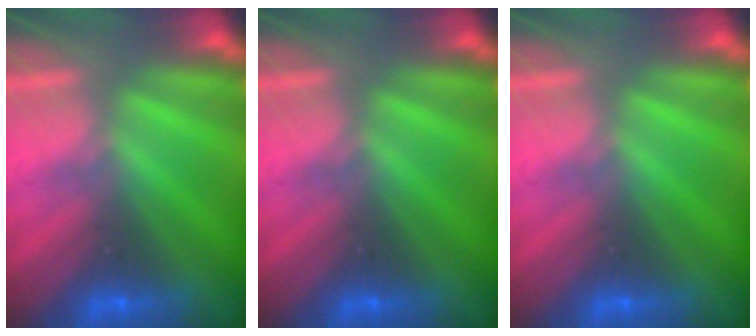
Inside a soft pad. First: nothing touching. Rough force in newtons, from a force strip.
{"total": 0.0}
{"total": 0.0}